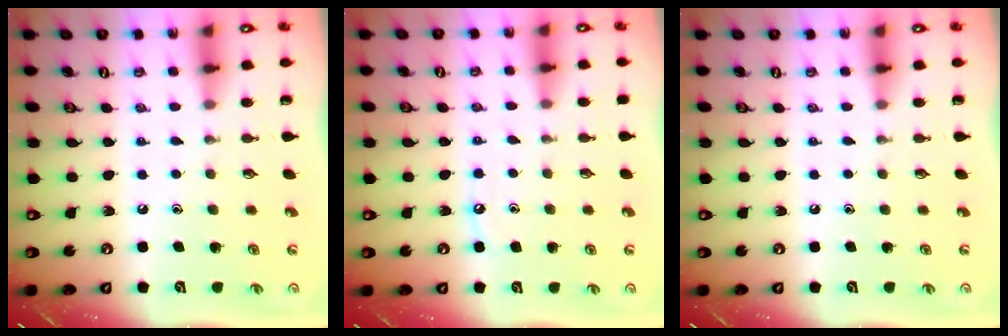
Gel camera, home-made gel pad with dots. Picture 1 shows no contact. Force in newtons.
{"total": 5.2, "press": 5.1, "slide": 0.6}
{"total": 0.0}